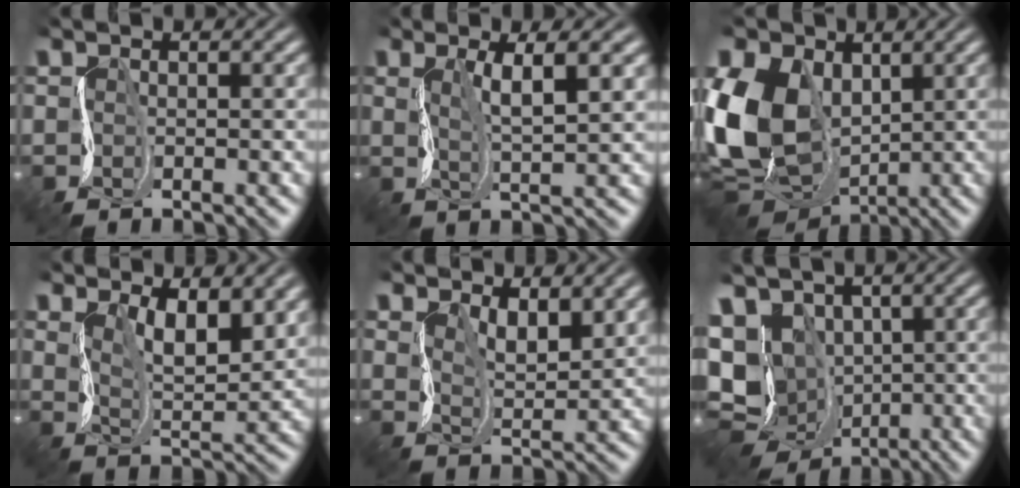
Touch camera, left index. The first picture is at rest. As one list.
[{"total": 3.4, "force": [0.9, 0.4, 3.3], "torque": [-0.066, -0.008, 0.012]}, {"total": 13.0, "force": [0.5, 9.3, 9.0], "torque": [-0.210, -0.018, -0.007]}, {"total": 5.4, "force": [2.2, 2.3, 4.3], "torque": [-0.076, -0.012, 0.033]}, {"total": 3.1, "force": [1.4, 1.4, 2.4], "torque": [-0.053, -0.012, 0.024]}, {"total": 13.3, "force": [-1.0, 11.2, 7.1], "torque": [-0.160, -0.013, -0.026]}]